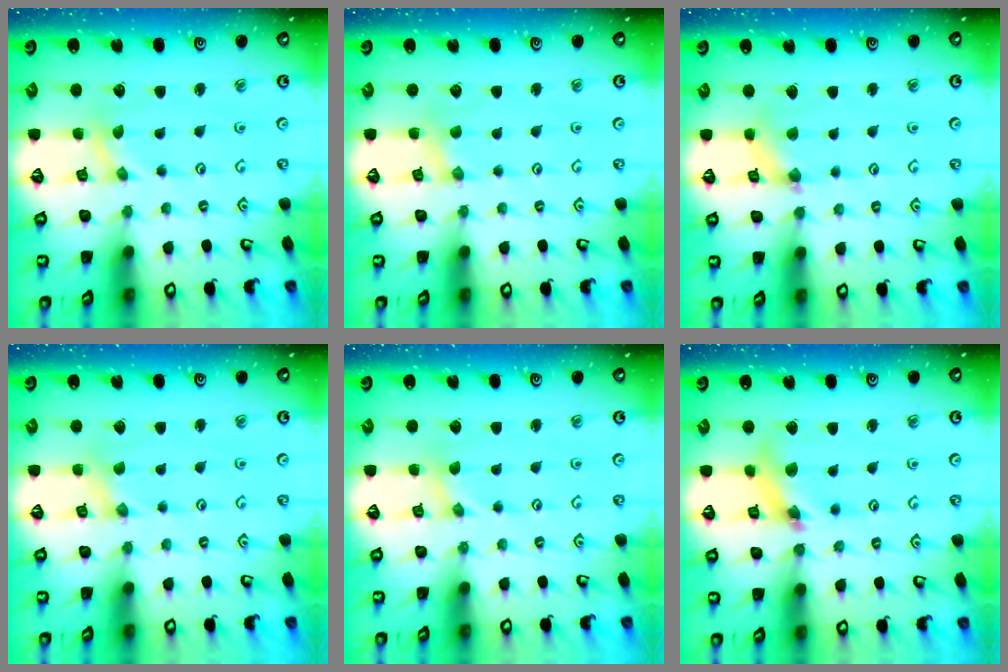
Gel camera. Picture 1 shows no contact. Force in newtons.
{"total": 0.6, "press": 0.6, "slide": 0.1}
{"total": 2.4, "press": 2.4, "slide": 0.2}
{"total": 0.0}
{"total": 0.0}
{"total": 8.5, "press": 8.4, "slide": 1.0}